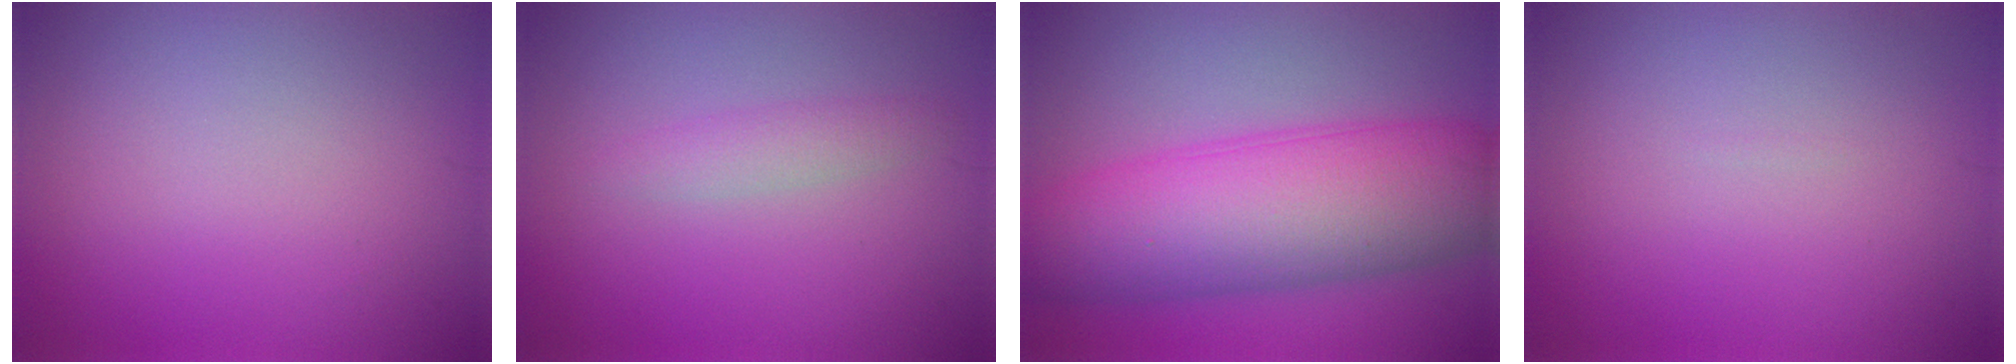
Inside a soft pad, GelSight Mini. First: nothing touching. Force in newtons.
{"total": 1.7, "press": 1.7, "slide": 0.1}
{"total": 11.3, "press": 11.3, "slide": 0.2}
{"total": 0.0}